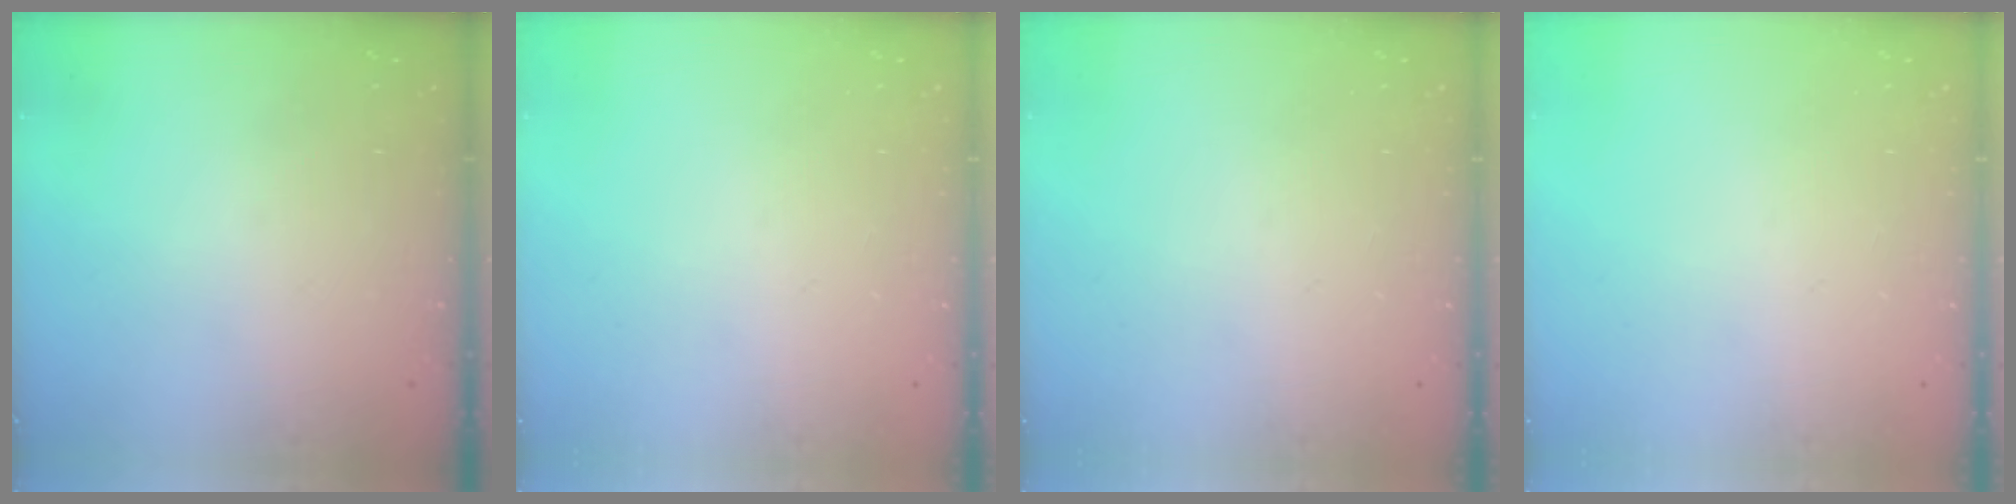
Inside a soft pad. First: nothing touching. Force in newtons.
{"total": 0.0}
{"total": 0.0}
{"total": 0.0}